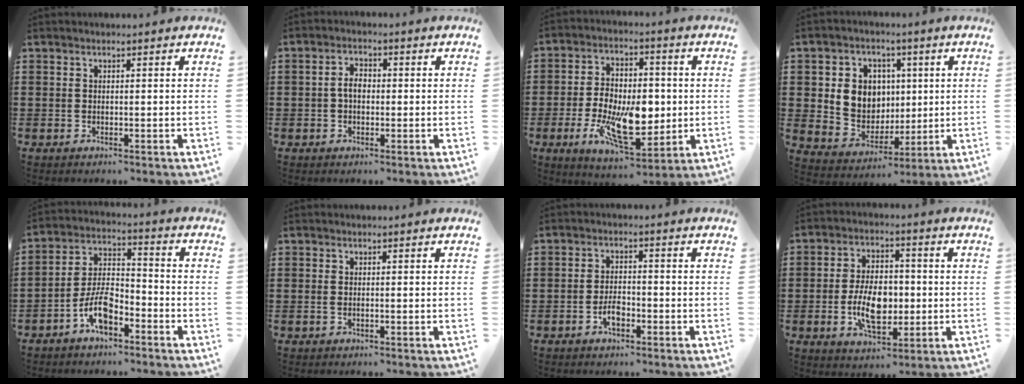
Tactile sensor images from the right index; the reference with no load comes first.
{"total": 2.7, "force": [-0.4, 1.5, 2.2], "torque": [-0.043, 0.003, -0.008]}
{"total": 13.3, "force": [-2.0, 6.9, 11.2], "torque": [-0.208, -0.011, -0.033]}
{"total": 7.4, "force": [1.5, 6.9, 2.3], "torque": [-0.063, 0.007, 0.030]}
{"total": 7.6, "force": [-4.5, 3.4, 5.2], "torque": [-0.112, 0.012, -0.085]}
{"total": 0.7, "force": [-0.2, 0.2, 0.6], "torque": [-0.013, -0.004, -0.003]}
{"total": 3.4, "force": [-1.6, 1.5, 2.5], "torque": [-0.054, 0.003, -0.032]}
{"total": 9.0, "force": [-1.5, 5.1, 7.3], "torque": [-0.139, 0.000, -0.034]}